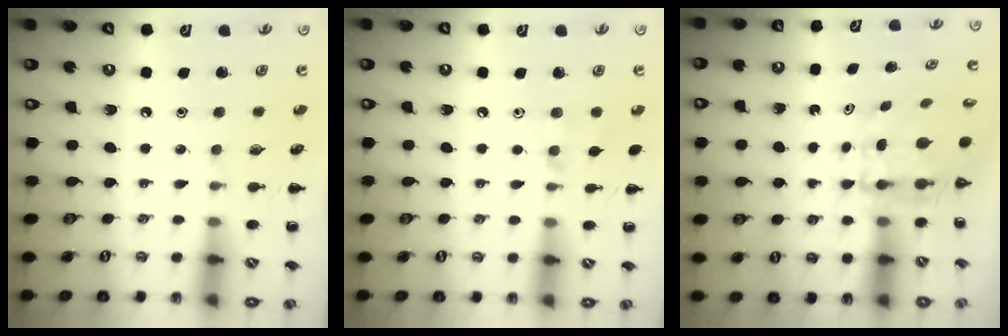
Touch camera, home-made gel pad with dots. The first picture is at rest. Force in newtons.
{"total": 4.4, "press": 4.1, "slide": 1.5}
{"total": 4.6, "press": 4.5, "slide": 0.5}